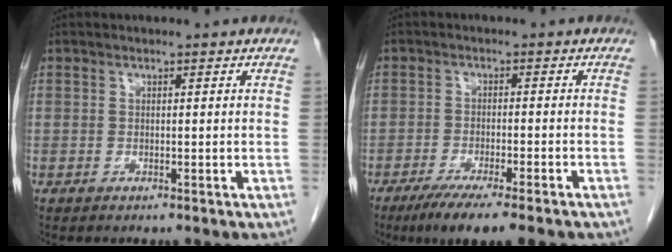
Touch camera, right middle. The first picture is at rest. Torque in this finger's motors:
{"motor_torque": [1.14, -1.00, 0.20, 0.07]}